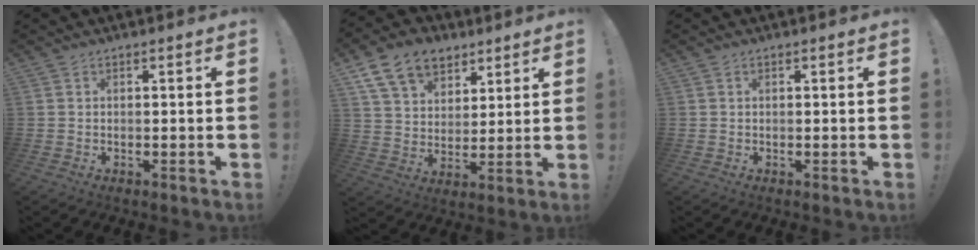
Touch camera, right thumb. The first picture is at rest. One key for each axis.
{"total": 14.7, "fx": 8.5, "fy": 10.1, "fz": 6.5, "tx": -0.101, "ty": -0.046, "tz": 0.162}
{"total": 0.0}